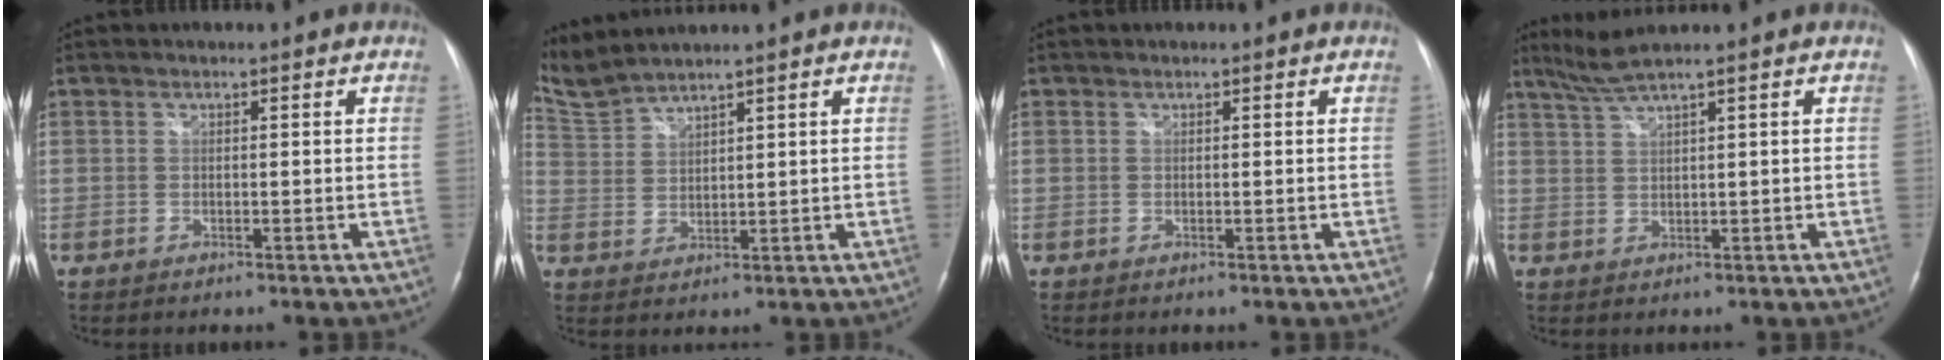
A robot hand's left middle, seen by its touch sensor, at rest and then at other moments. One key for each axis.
{"total": 5.8, "fx": 5.7, "fy": -1.0, "fz": 0.6, "tx": -0.037, "ty": 0.011, "tz": 0.130}
{"total": 0.0}
{"total": 3.5, "fx": 2.7, "fy": -1.1, "fz": 1.8, "tx": -0.047, "ty": 0.007, "tz": 0.063}